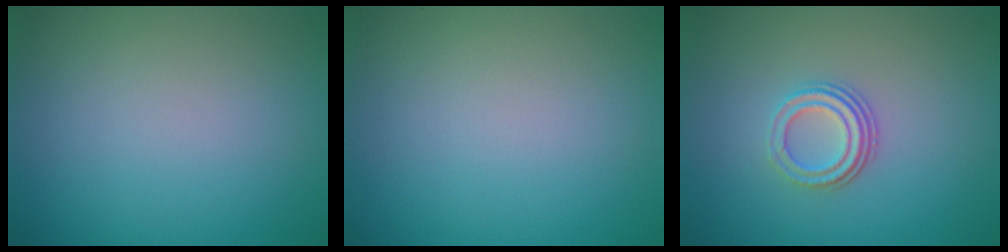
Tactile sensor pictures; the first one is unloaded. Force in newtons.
{"total": 0.0}
{"total": 3.0, "press": 2.2, "slide": 2.0}